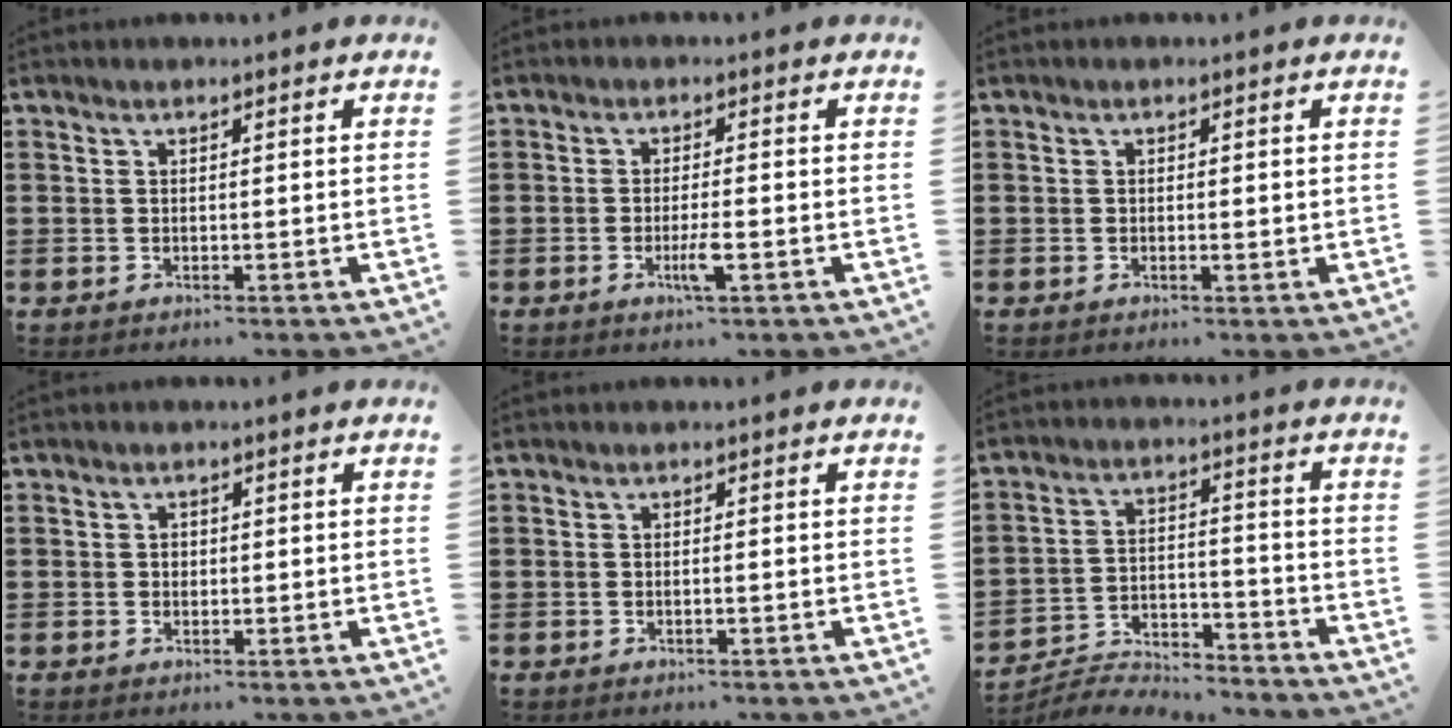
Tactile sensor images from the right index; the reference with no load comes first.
{"total": 3.7, "force": [-1.4, 0.3, 3.4], "torque": [-0.064, -0.007, -0.026]}
{"total": 0.9, "force": [-0.1, 0.2, 0.9], "torque": [-0.017, -0.002, -0.001]}
{"total": 0.8, "force": [0.1, 0.7, 0.4], "torque": [-0.010, 0.002, 0.002]}
{"total": 0.5, "force": [-0.2, 0.0, 0.5], "torque": [-0.008, -0.002, -0.004]}
{"total": 5.5, "force": [-5.4, 0.4, 0.5], "torque": [-0.016, 0.011, -0.112]}